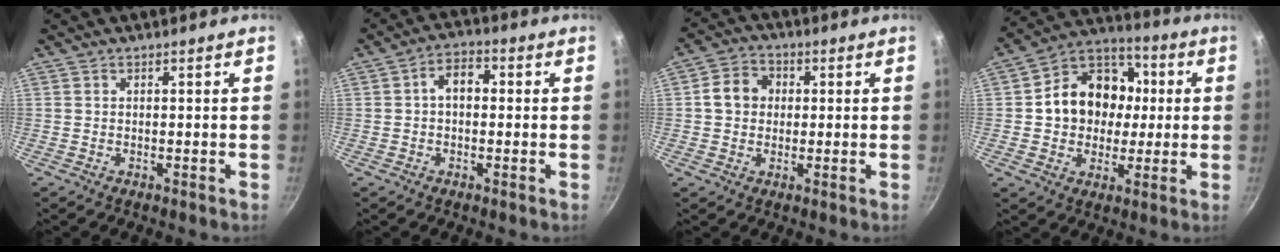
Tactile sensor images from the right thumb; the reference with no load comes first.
{"total": 5.3, "force": [0.3, 3.4, 4.0], "torque": [-0.051, 0.022, -0.005]}
{"total": 6.9, "force": [0.6, 5.9, 3.5], "torque": [-0.048, 0.015, 0.002]}
{"total": 15.8, "force": [0.9, 12.7, 9.5], "torque": [-0.099, 0.026, 0.010]}